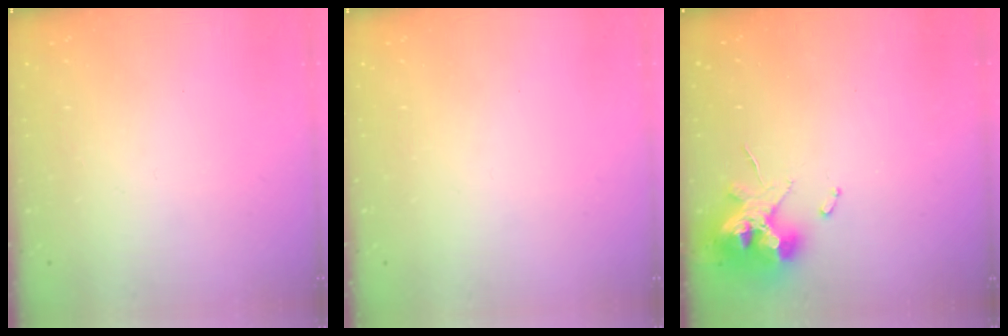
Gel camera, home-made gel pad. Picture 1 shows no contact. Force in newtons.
{"total": 0.0}
{"total": 11.4, "press": 11.3, "slide": 1.2}